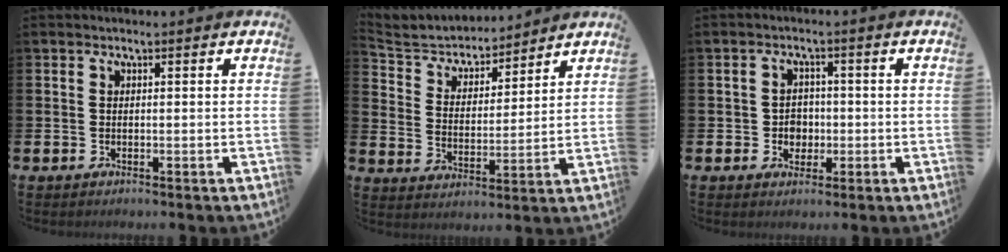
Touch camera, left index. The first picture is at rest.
{"total": 5.1, "force": [4.8, 1.6, 0.2], "torque": [-0.036, -0.038, 0.078]}
{"total": 2.9, "force": [-0.5, 2.6, 1.1], "torque": [-0.010, 0.000, -0.018]}